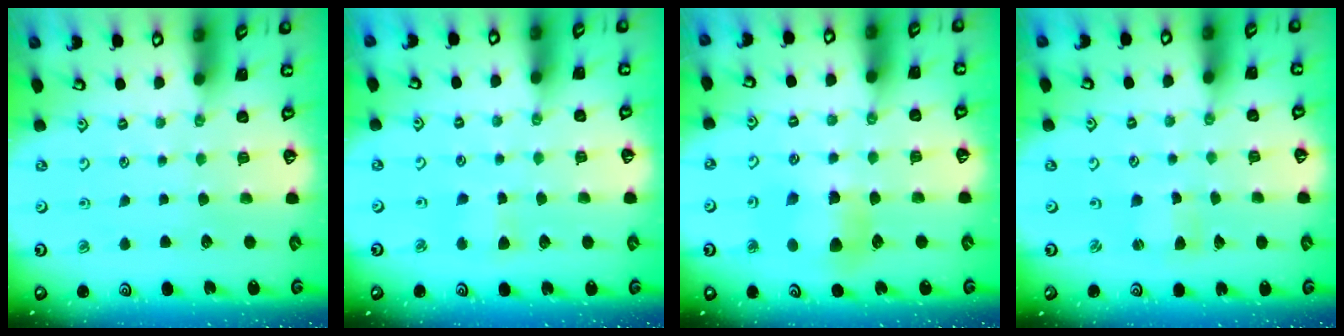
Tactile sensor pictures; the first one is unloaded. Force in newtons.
{"total": 2.7, "press": 2.6, "slide": 0.8}
{"total": 7.1, "press": 7.1, "slide": 0.6}
{"total": 1.6, "press": 1.6, "slide": 0.2}